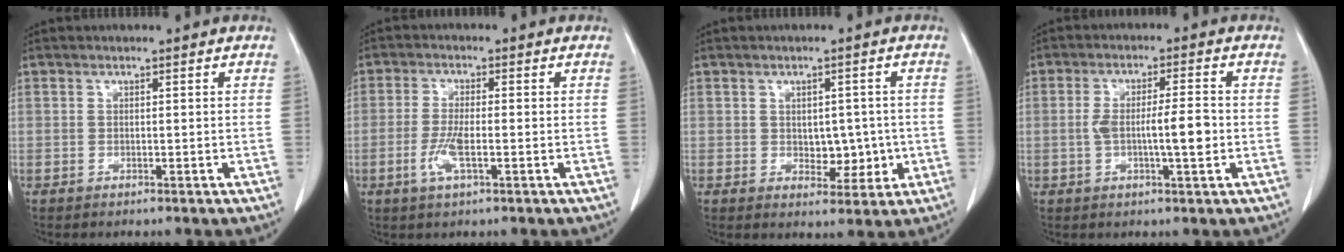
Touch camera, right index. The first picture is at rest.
{"total": 4.6, "force": [-1.5, 0.8, 4.3], "torque": [-0.093, -0.005, -0.028]}
{"total": 5.0, "force": [-0.5, 3.1, 3.8], "torque": [-0.041, 0.004, 0.003]}
{"total": 6.6, "force": [-1.0, 0.7, 6.5], "torque": [-0.117, 0.005, -0.017]}